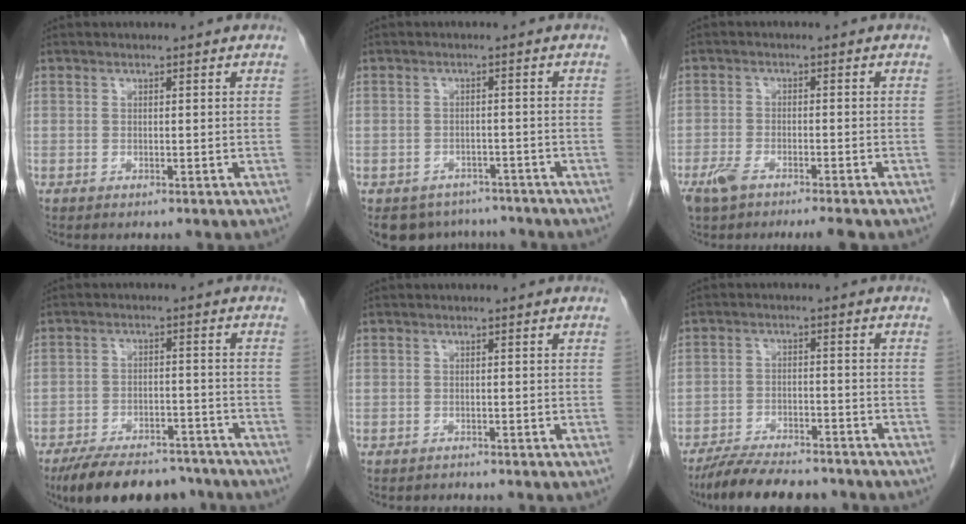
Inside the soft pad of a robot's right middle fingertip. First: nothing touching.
{"total": 7.4, "force": [-6.3, 3.8, 0.5], "torque": [0.000, 0.010, -0.082]}
{"total": 6.2, "force": [-4.6, 1.3, 3.9], "torque": [-0.071, -0.010, -0.075]}
{"total": 14.7, "force": [-12.4, 5.2, 5.9], "torque": [-0.097, 0.002, -0.180]}
{"total": 0.7, "force": [-0.6, 0.2, -0.3], "torque": [-0.004, -0.003, -0.013]}
{"total": 12.0, "force": [-10.5, 3.0, 5.0], "torque": [-0.076, -0.002, -0.161]}